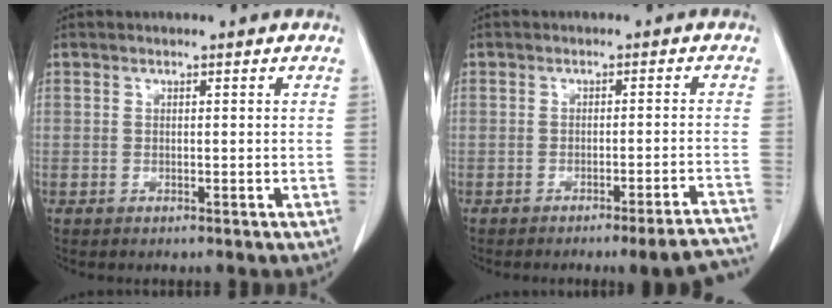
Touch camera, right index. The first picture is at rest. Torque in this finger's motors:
{"motor_torque": [0.06, -0.10, 0.06, 0.01]}